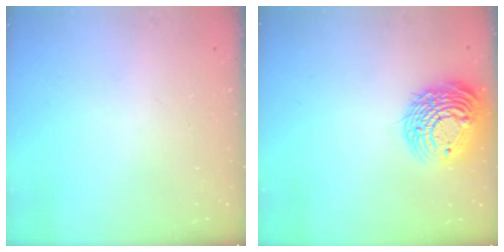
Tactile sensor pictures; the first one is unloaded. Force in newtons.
{"total": 16.0, "press": 15.8, "slide": 2.3}